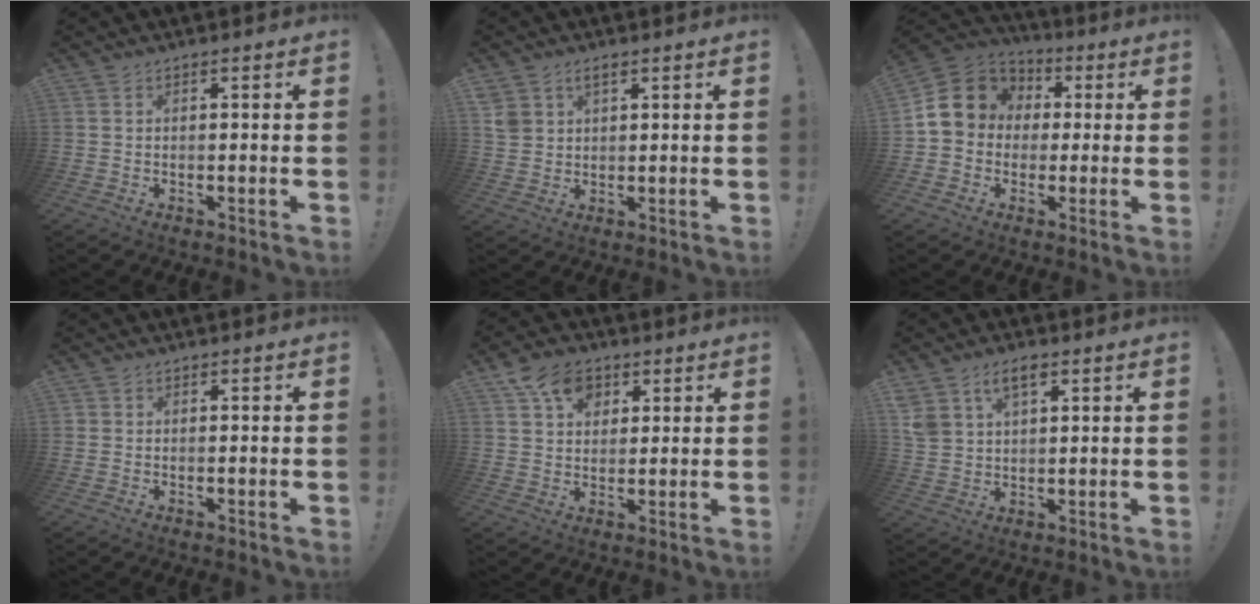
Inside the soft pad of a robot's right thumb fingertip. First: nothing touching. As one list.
[{"total": 4.3, "force": [2.5, 2.5, 2.5], "torque": [-0.048, -0.005, 0.048]}, {"total": 14.3, "force": [2.6, 12.3, 6.8], "torque": [-0.109, 0.010, 0.063]}, {"total": 0.5, "force": [0.1, 0.5, 0.0], "torque": [-0.001, 0.001, 0.002]}, {"total": 10.9, "force": [5.0, 8.2, 5.2], "torque": [-0.074, -0.016, 0.096]}, {"total": 7.3, "force": [4.0, 4.6, 4.0], "torque": [-0.076, -0.006, 0.076]}]